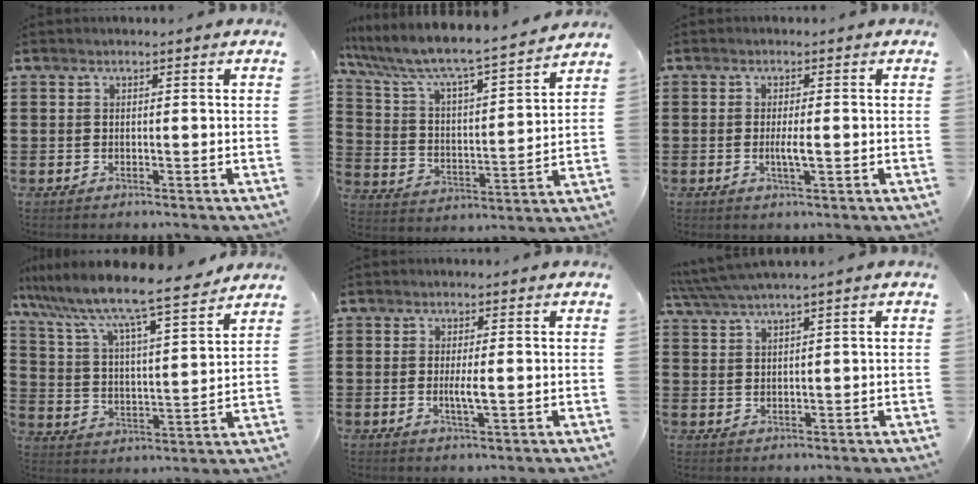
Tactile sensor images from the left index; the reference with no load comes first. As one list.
[{"total": 6.1, "force": [5.5, 0.4, 2.6], "torque": [-0.078, -0.048, 0.083]}, {"total": 2.5, "force": [-0.3, 0.3, 2.5], "torque": [-0.052, -0.007, -0.009]}, {"total": 8.2, "force": [7.4, -0.1, 3.5], "torque": [-0.101, -0.056, 0.118]}, {"total": 2.7, "force": [-0.2, 0.3, 2.7], "torque": [-0.056, -0.008, -0.006]}, {"total": 2.6, "force": [2.0, -0.5, 1.6], "torque": [-0.038, -0.004, 0.036]}]